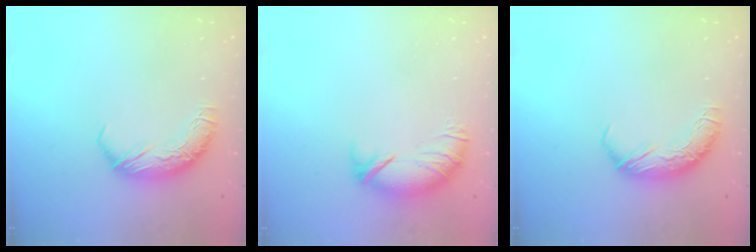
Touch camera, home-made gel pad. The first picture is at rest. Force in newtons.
{"total": 4.1, "press": 3.8, "slide": 1.5}
{"total": 0.0}